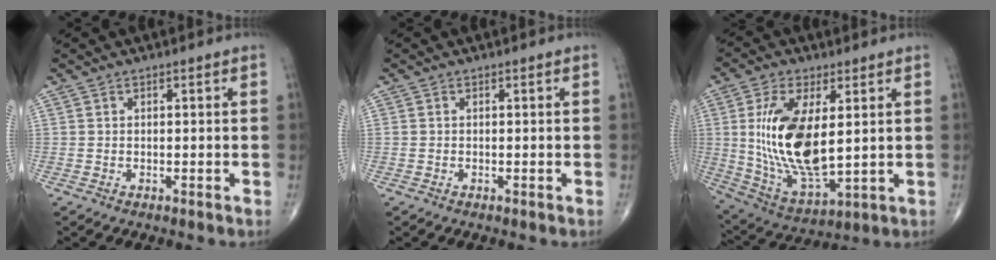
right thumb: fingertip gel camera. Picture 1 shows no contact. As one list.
[{"total": 0.0}, {"total": 18.1, "force": [2.6, 8.3, 15.9], "torque": [-0.307, -0.023, 0.064]}]